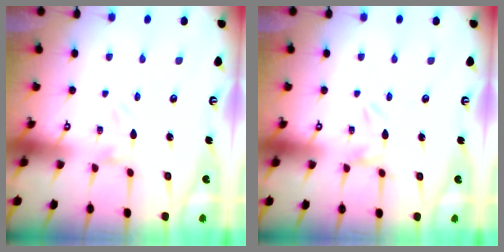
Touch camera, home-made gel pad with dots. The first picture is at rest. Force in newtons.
{"total": 0.0}